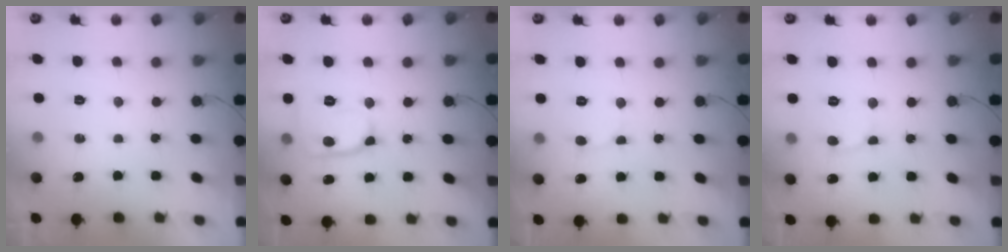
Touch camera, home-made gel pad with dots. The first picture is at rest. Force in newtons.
{"total": 12.8, "press": 12.7, "slide": 1.4}
{"total": 2.8, "press": 2.8, "slide": 0.3}
{"total": 2.1, "press": 2.1, "slide": 0.1}